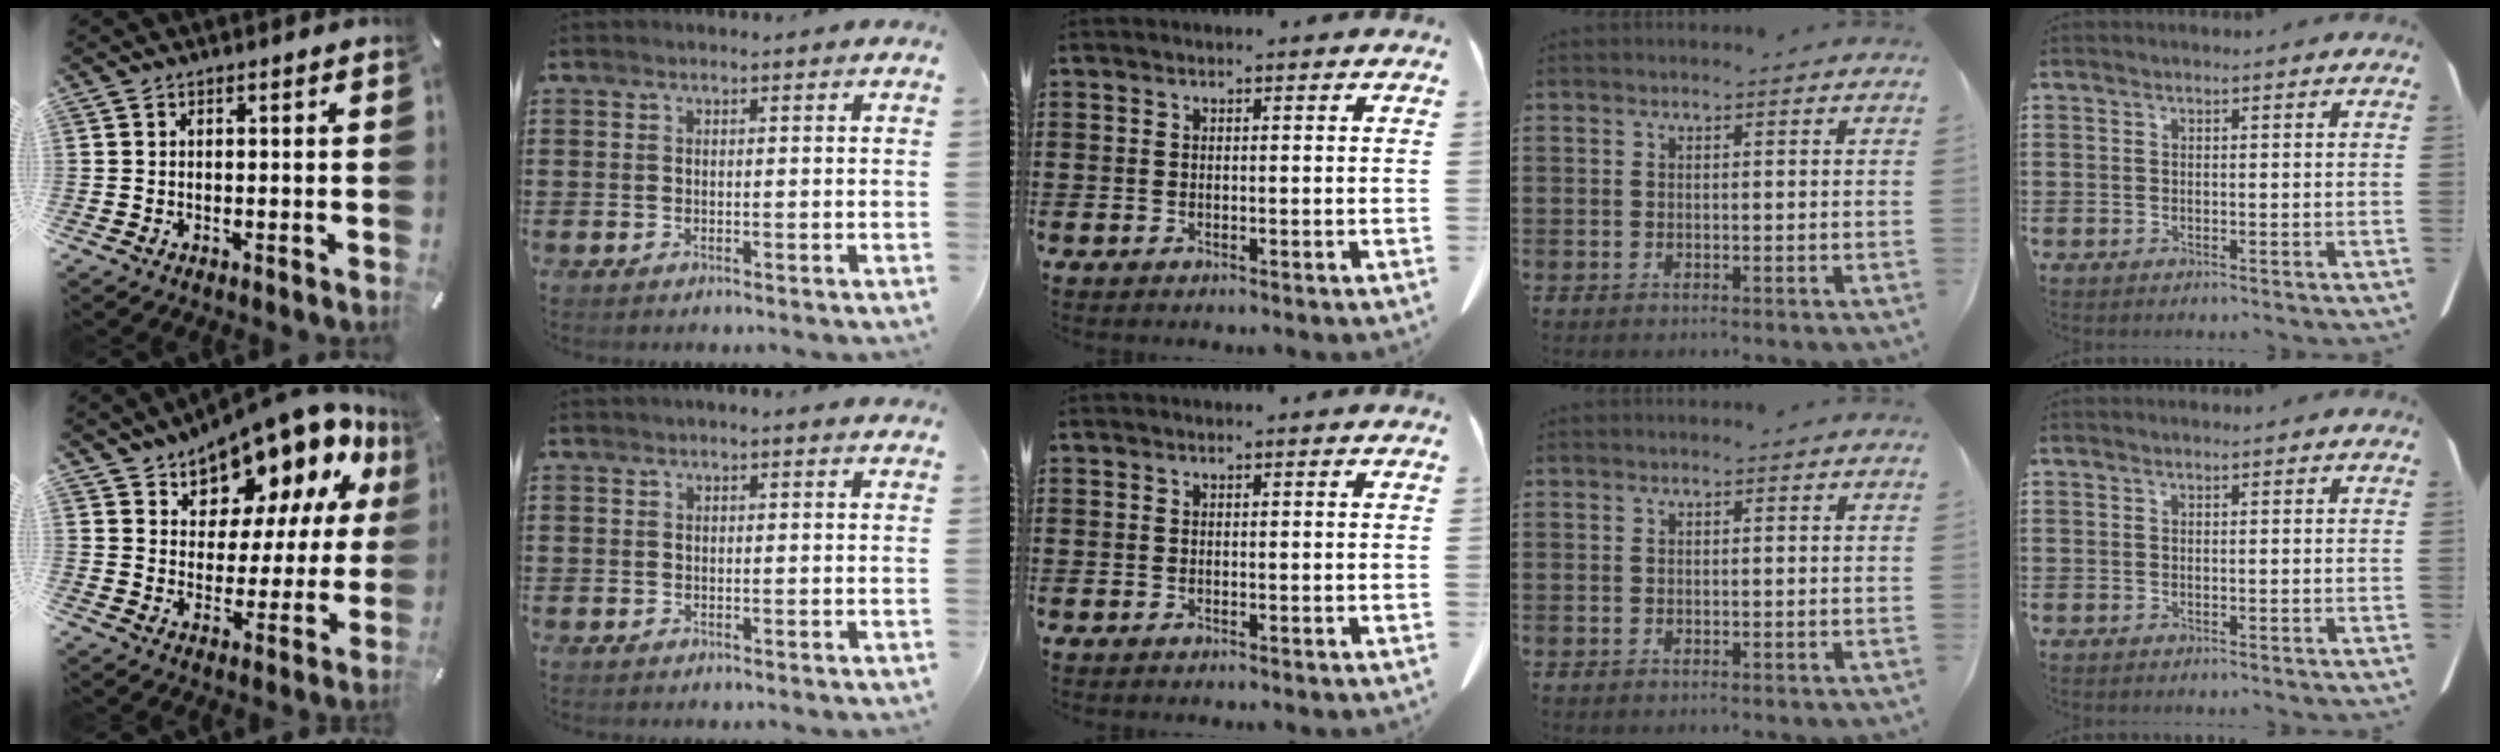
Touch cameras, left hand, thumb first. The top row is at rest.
{"thumb": {"total": 14.1, "force": [12.4, 5.8, 3.4], "torque": [-0.064, -0.123, 0.212]}, "index": {"total": 0.8, "force": [0.8, 0.2, 0.2], "torque": [-0.006, 0.000, 0.016]}}